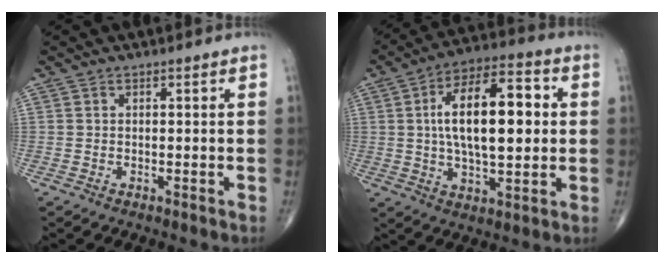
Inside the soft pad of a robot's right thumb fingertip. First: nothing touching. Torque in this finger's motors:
{"motor_torque": [1.44, 3.57, 1.61, 0.10, 0.45]}